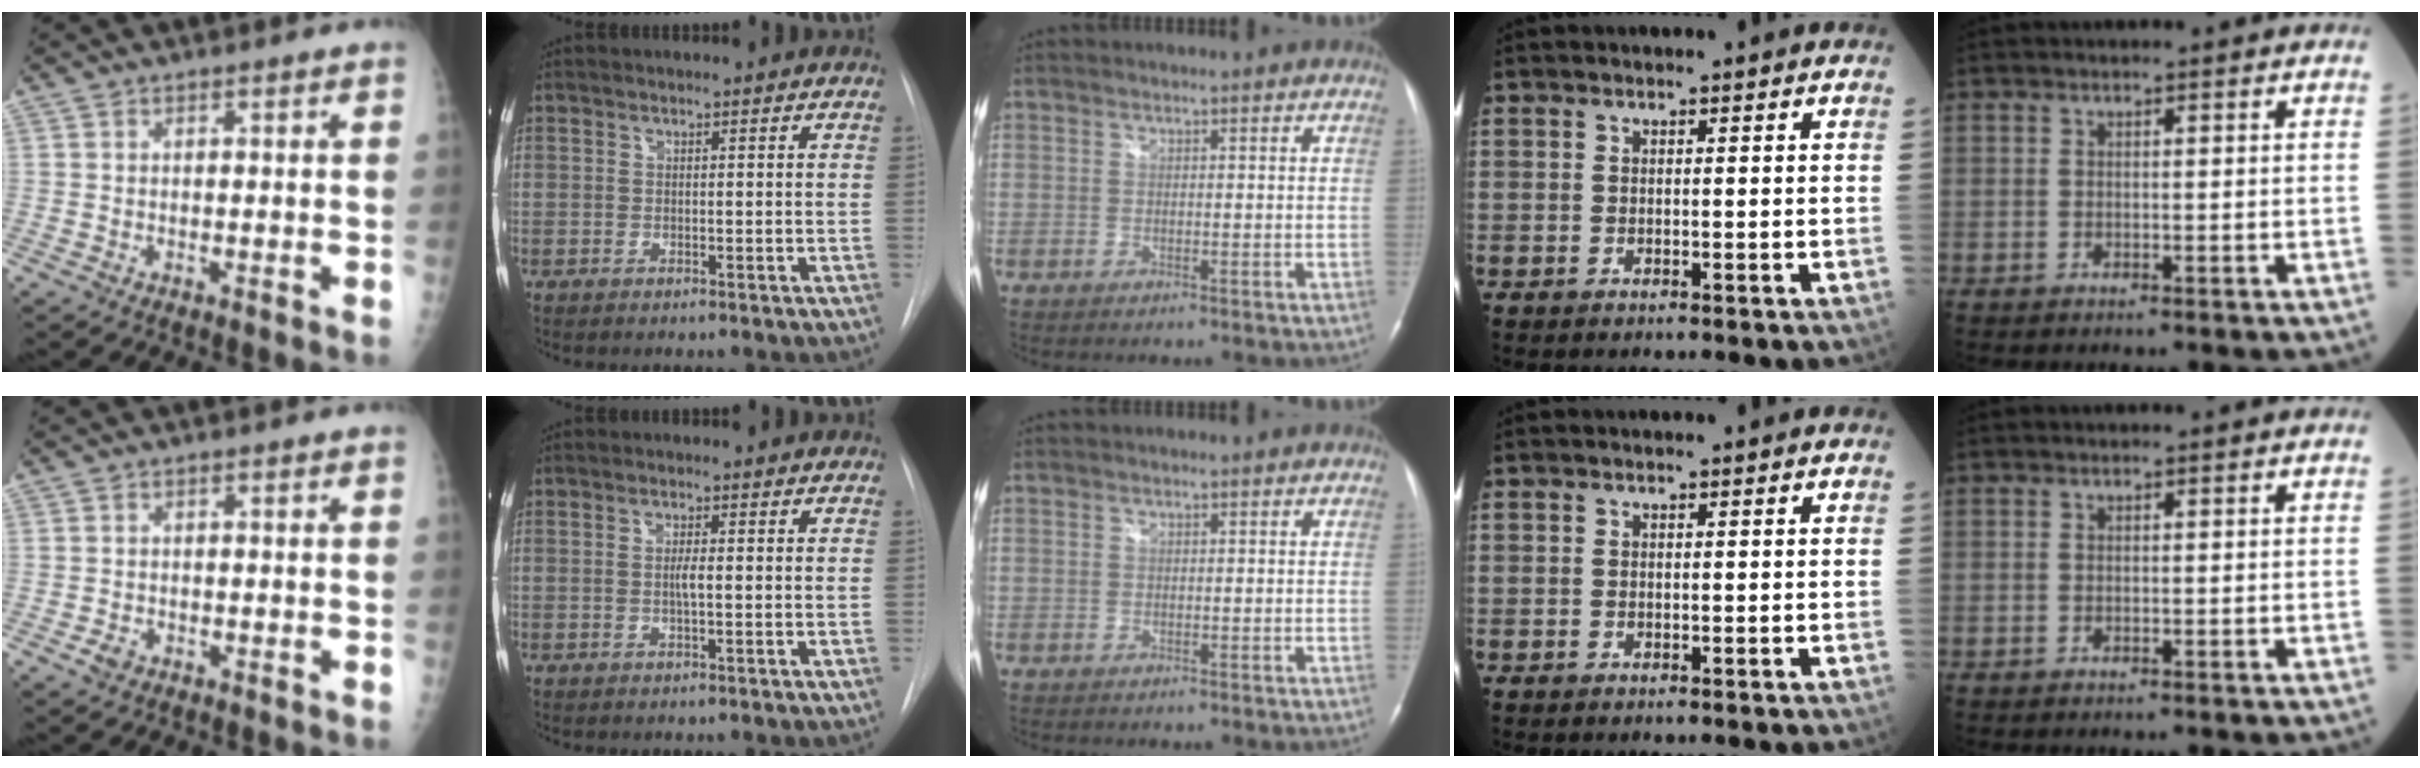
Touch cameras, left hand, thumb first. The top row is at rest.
{"thumb": {"total": 1.6, "force": [-0.8, 1.2, 0.8], "torque": [-0.012, 0.001, -0.013]}, "index": {"total": 1.4, "force": [-0.1, 0.0, 1.4], "torque": [-0.028, 0.001, -0.004]}}